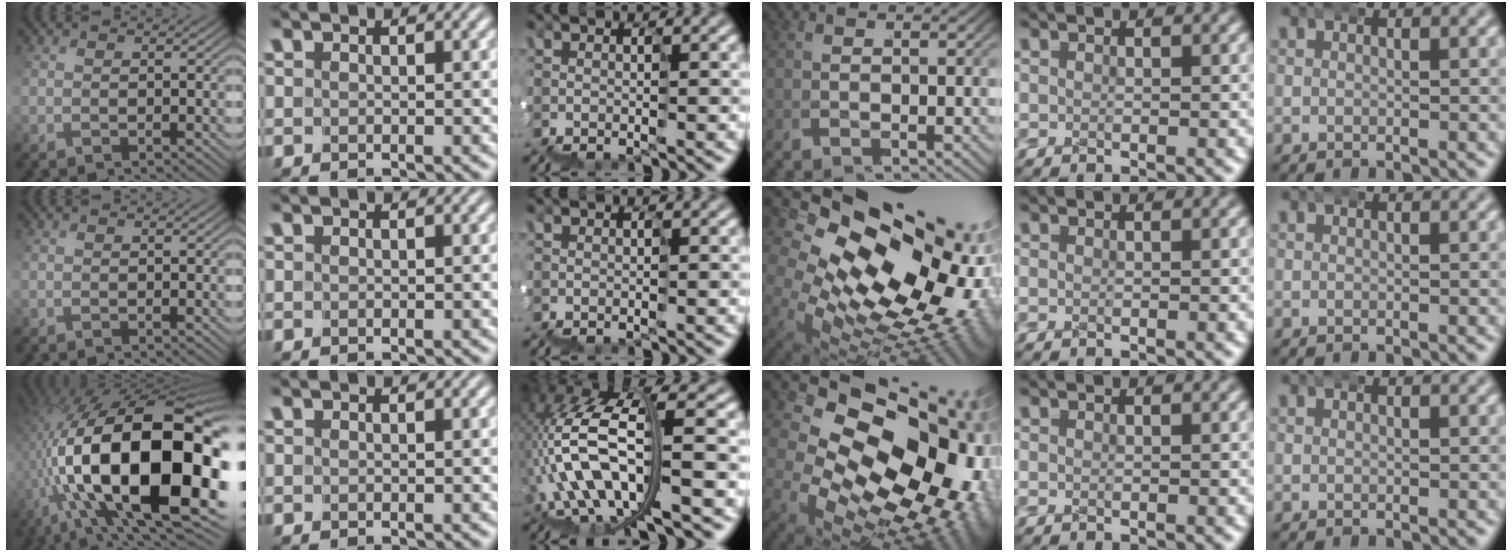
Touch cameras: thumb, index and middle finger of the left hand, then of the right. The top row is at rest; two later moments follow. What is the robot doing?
{"motion": "wrap", "object": "duck tape"}